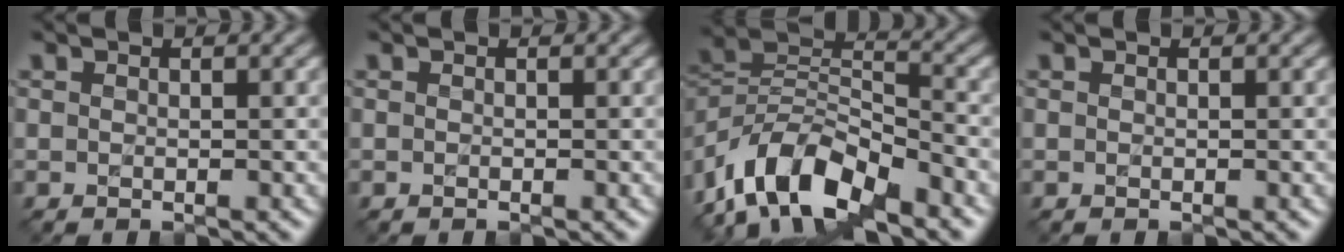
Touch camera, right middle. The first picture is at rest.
{"total": 0.0}
{"total": 10.2, "force": [-7.2, 4.1, 6.0], "torque": [-0.100, 0.004, -0.151]}
{"total": 0.0}